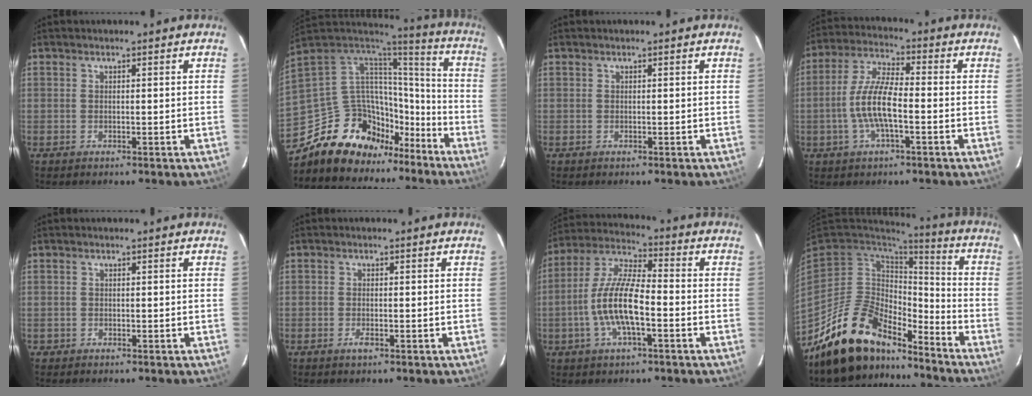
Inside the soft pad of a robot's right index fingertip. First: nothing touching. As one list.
[{"total": 19.1, "force": [-13.4, 11.7, 6.8], "torque": [-0.147, 0.037, -0.208]}, {"total": 0.0}, {"total": 9.6, "force": [-2.5, 2.6, 8.8], "torque": [-0.185, 0.004, -0.048]}, {"total": 0.8, "force": [-0.4, 0.7, -0.1], "torque": [0.000, 0.003, -0.007]}, {"total": 1.5, "force": [-0.8, 0.5, 1.2], "torque": [-0.025, -0.002, -0.015]}, {"total": 12.1, "force": [-3.3, 3.6, 11.1], "torque": [-0.230, 0.002, -0.065]}, {"total": 18.2, "force": [-14.5, 8.0, 7.5], "torque": [-0.162, 0.014, -0.244]}]